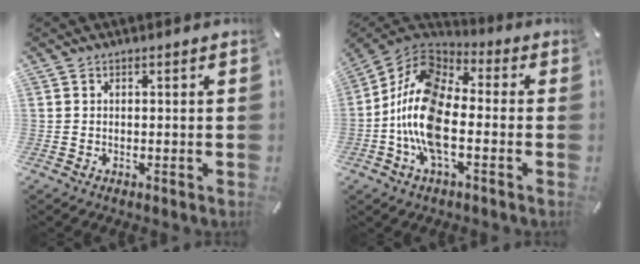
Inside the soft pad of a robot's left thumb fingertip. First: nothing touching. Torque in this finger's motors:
{"motor_torque": [0.42, 1.91, 1.45, -0.76, 0.83]}